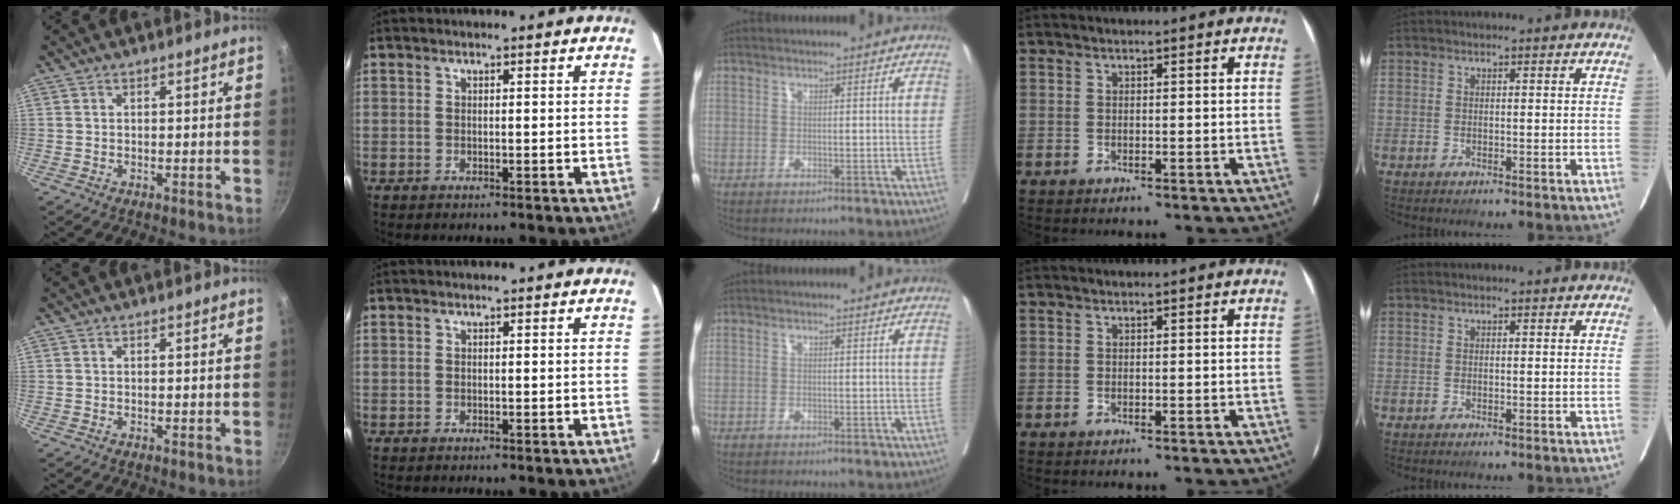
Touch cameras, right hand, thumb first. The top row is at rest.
{}